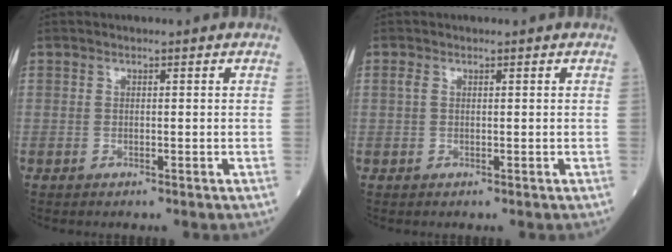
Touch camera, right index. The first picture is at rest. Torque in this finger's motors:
{"motor_torque": [0.19, 0.05, -0.04, 0.00]}